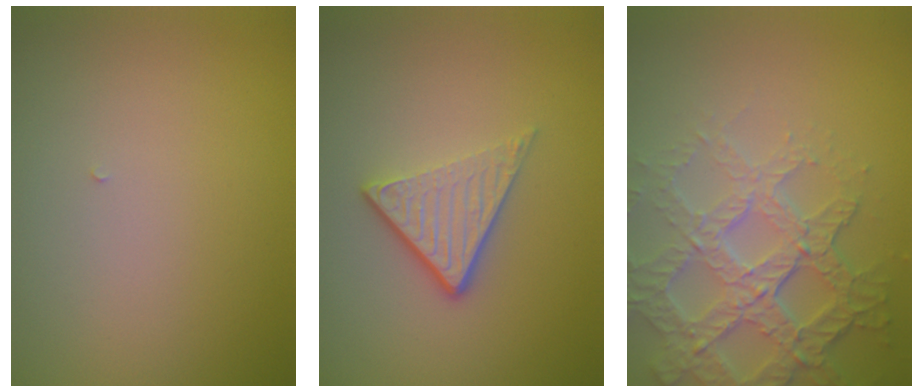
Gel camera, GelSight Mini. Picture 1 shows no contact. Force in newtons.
{"total": 3.7, "press": 2.6, "slide": 2.6}
{"total": 7.2, "press": 5.1, "slide": 5.0}